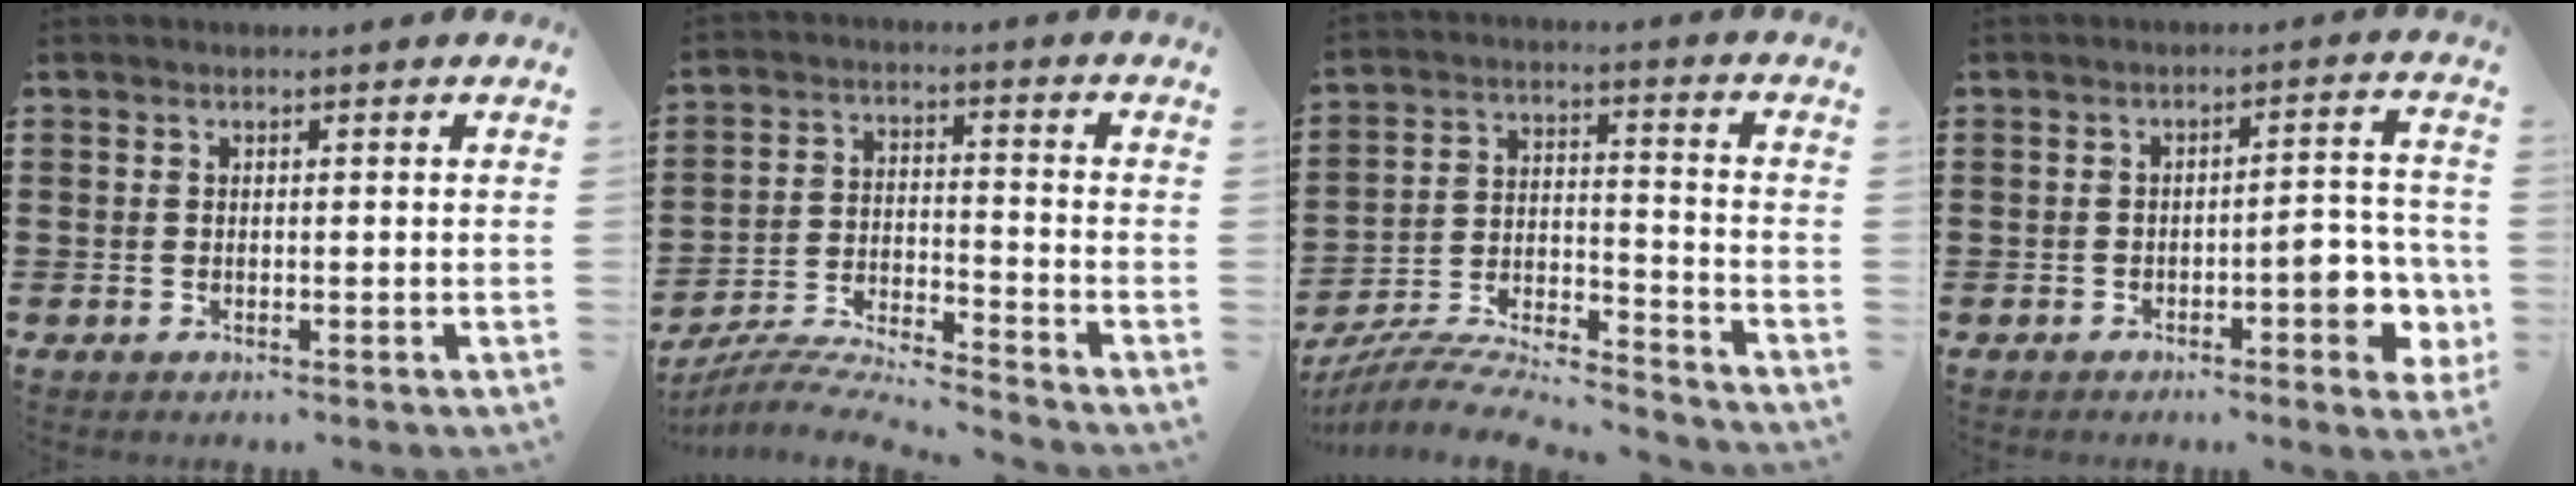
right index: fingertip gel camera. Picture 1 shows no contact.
{"total": 7.1, "force": [-6.9, -0.1, 1.7], "torque": [-0.040, -0.003, -0.138]}
{"total": 7.8, "force": [-7.3, 0.8, 2.4], "torque": [-0.047, -0.001, -0.145]}
{"total": 5.5, "force": [-2.1, 1.6, 4.9], "torque": [-0.064, -0.003, -0.038]}